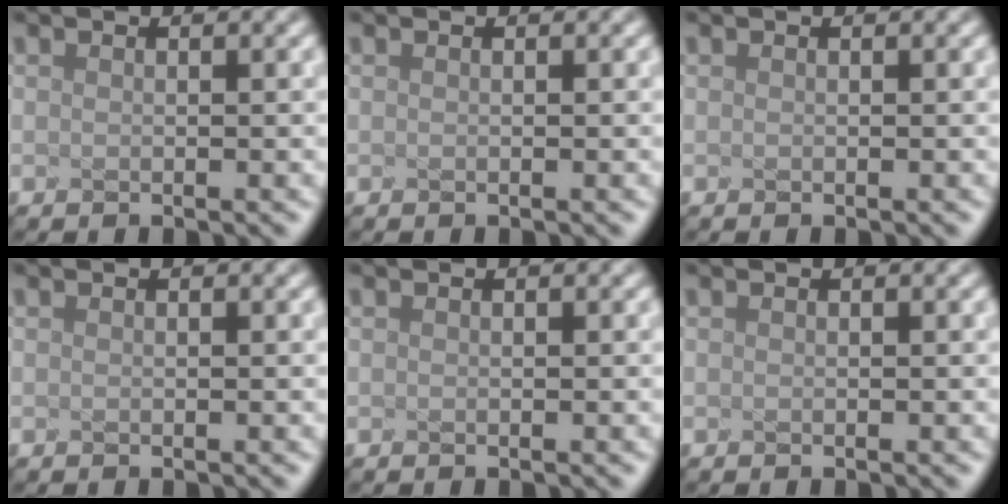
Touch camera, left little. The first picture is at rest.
{"total": 0.0}
{"total": 0.0}
{"total": 0.0}
{"total": 0.0}
{"total": 0.0}